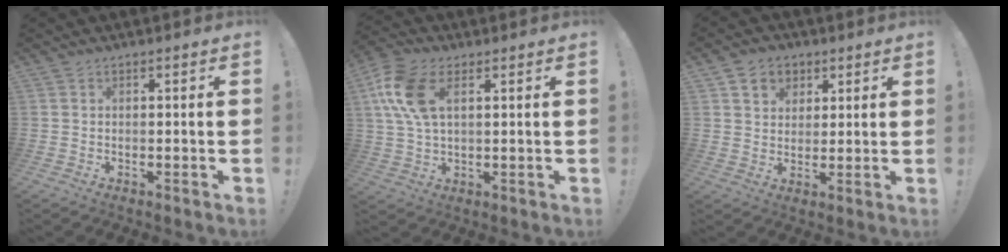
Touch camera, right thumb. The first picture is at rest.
{"total": 12.3, "force": [4.2, 7.0, 9.2], "torque": [-0.196, 0.002, 0.082]}
{"total": 7.0, "force": [3.2, 5.9, 1.7], "torque": [-0.017, -0.018, 0.062]}